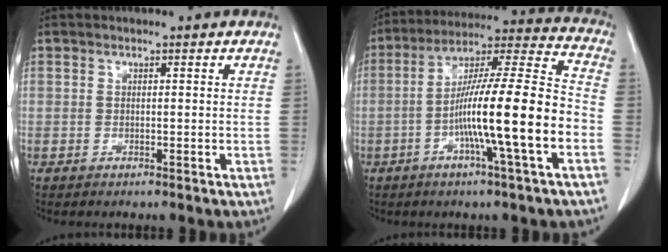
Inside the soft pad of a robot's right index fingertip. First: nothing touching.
{"total": 17.2, "force": [-4.9, -0.2, 16.4], "torque": [-0.275, 0.011, -0.087]}